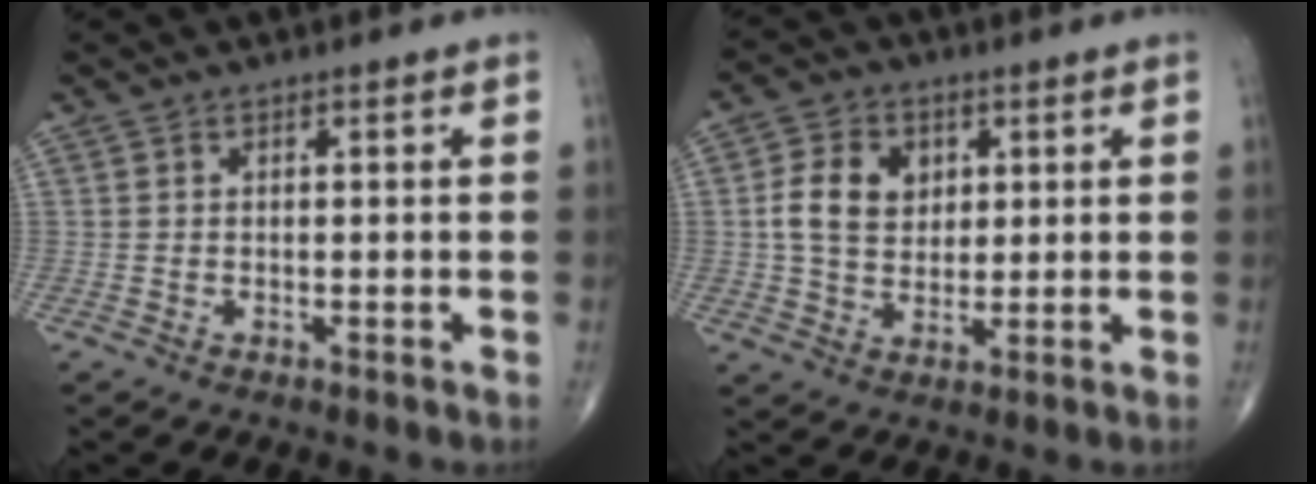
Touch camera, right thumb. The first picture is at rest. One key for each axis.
{"total": 8.7, "fx": 1.8, "fy": 6.7, "fz": 5.3, "tx": -0.078, "ty": -0.003, "tz": 0.033}